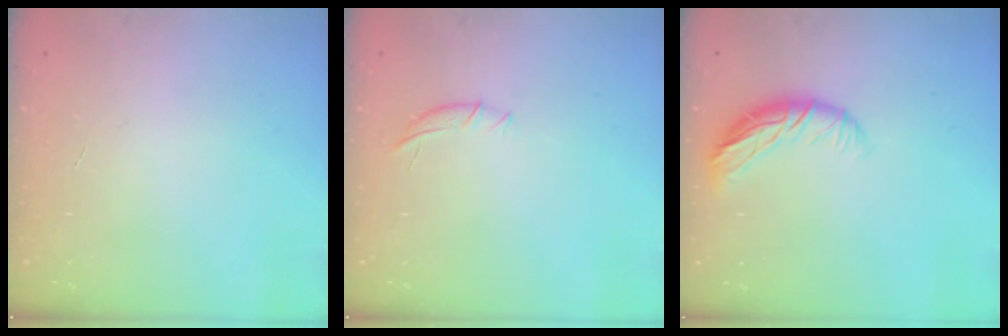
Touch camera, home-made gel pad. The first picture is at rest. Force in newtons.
{"total": 5.8, "press": 5.7, "slide": 1.2}
{"total": 9.3, "press": 9.2, "slide": 1.3}